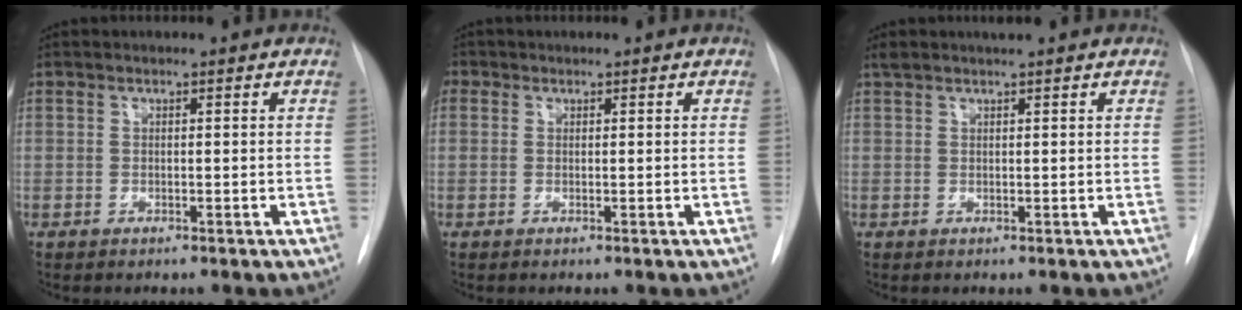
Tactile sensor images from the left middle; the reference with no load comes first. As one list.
[{"total": 1.7, "force": [0.6, 1.5, 0.5], "torque": [-0.006, 0.010, 0.010]}, {"total": 2.4, "force": [2.1, 0.0, 1.2], "torque": [-0.021, 0.019, 0.036]}]